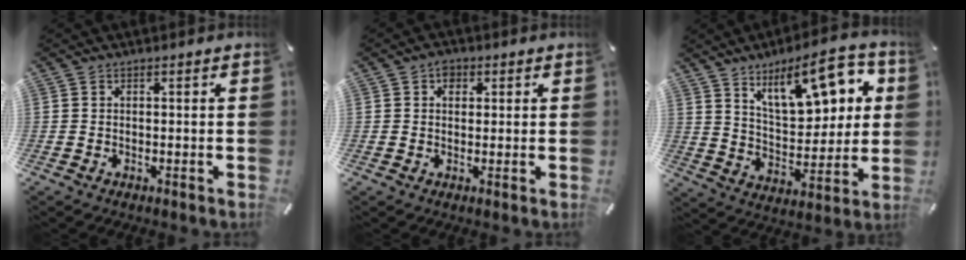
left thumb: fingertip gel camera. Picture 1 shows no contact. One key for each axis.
{"total": 2.5, "fx": 0.8, "fy": 2.1, "fz": 1.1, "tx": -0.007, "ty": -0.001, "tz": 0.010}
{"total": 17.4, "fx": 10.3, "fy": 8.0, "fz": 11.5, "tx": -0.169, "ty": -0.046, "tz": 0.173}